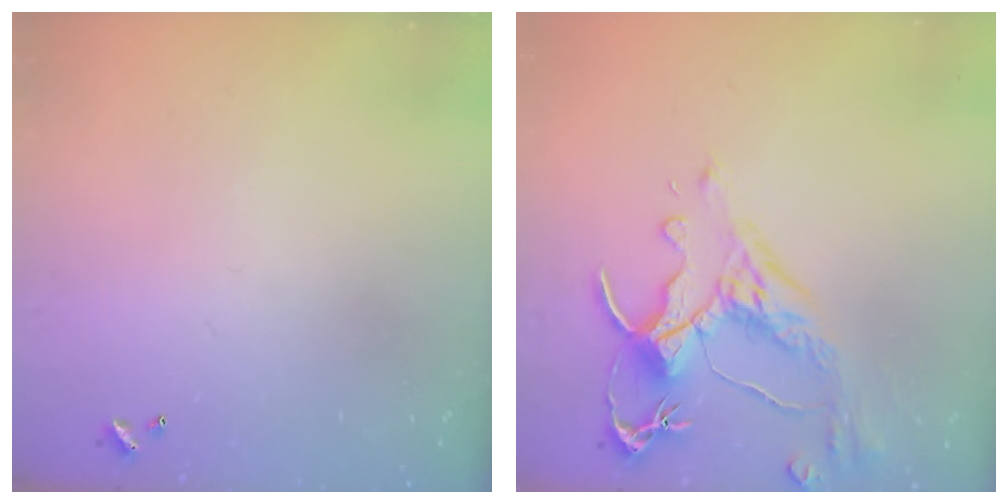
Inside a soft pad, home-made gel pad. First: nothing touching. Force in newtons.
{"total": 3.7, "press": 3.4, "slide": 1.3}